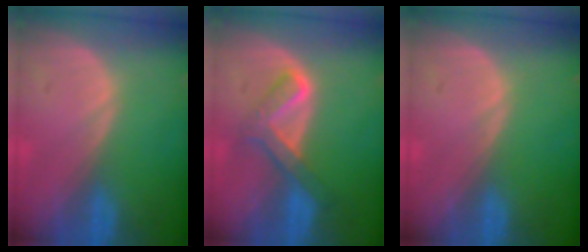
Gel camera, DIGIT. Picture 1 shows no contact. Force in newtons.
{"total": 5.3, "press": 5.3, "slide": 0.5}
{"total": 0.0}